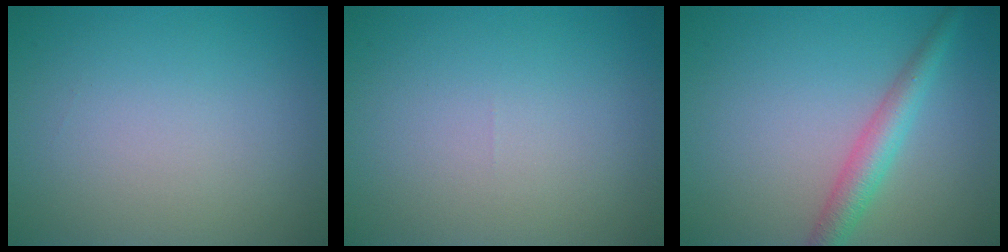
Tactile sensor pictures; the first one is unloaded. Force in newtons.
{"total": 0.0}
{"total": 3.2, "press": 3.2, "slide": 0.0}